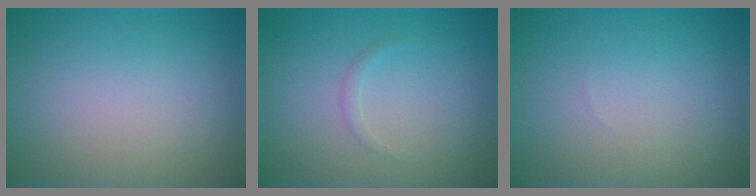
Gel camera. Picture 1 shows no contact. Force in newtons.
{"total": 0.7, "press": 0.7, "slide": 0.0}
{"total": 0.0}